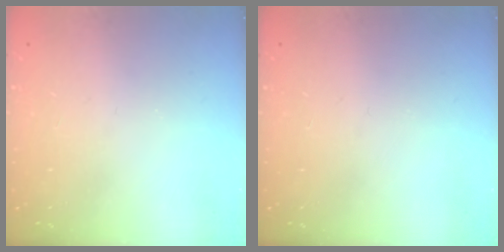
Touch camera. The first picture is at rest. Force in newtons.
{"total": 0.0}